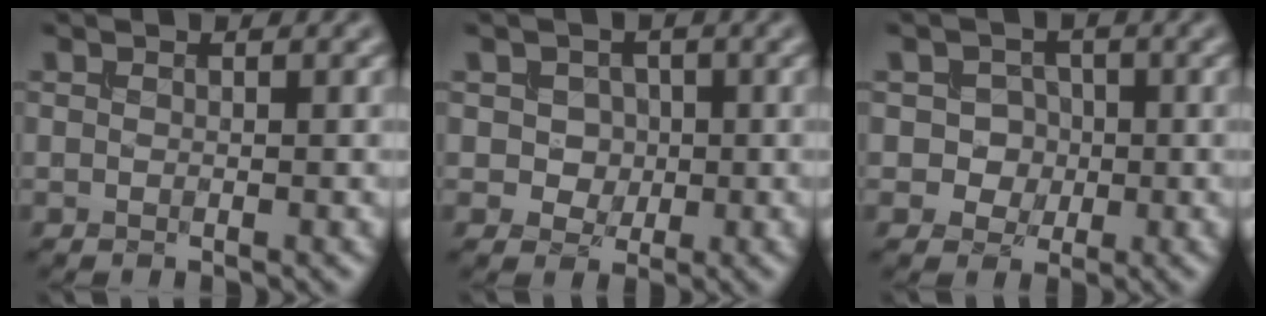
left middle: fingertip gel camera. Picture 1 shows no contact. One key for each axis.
{"total": 2.5, "fx": 0.3, "fy": 2.2, "fz": 1.3, "tx": -0.023, "ty": 0.001, "tz": 0.007}
{"total": 2.6, "fx": -0.1, "fy": 2.4, "fz": 1.0, "tx": -0.002, "ty": 0.006, "tz": -0.008}